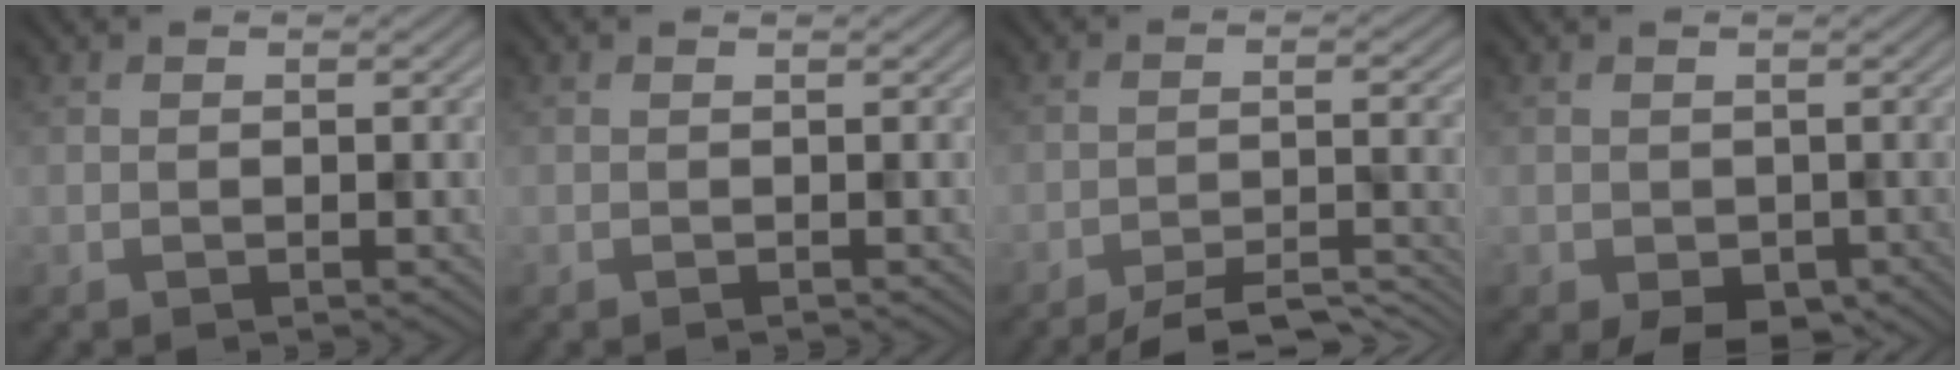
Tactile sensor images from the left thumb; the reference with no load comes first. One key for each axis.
{"total": 0.0}
{"total": 7.6, "fx": -6.7, "fy": 1.4, "fz": 3.3, "tx": -0.061, "ty": 0.002, "tz": -0.094}
{"total": 3.1, "fx": -1.8, "fy": 1.9, "fz": 1.7, "tx": -0.028, "ty": -0.013, "tz": -0.025}